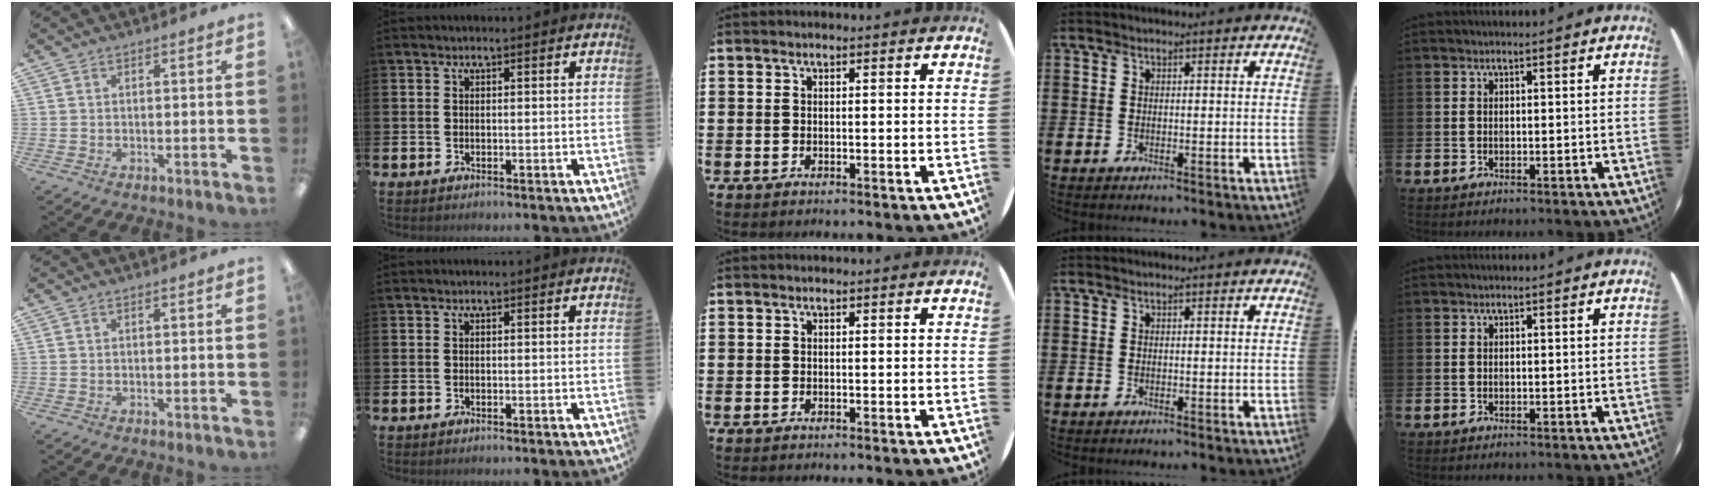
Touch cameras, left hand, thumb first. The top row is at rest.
{}